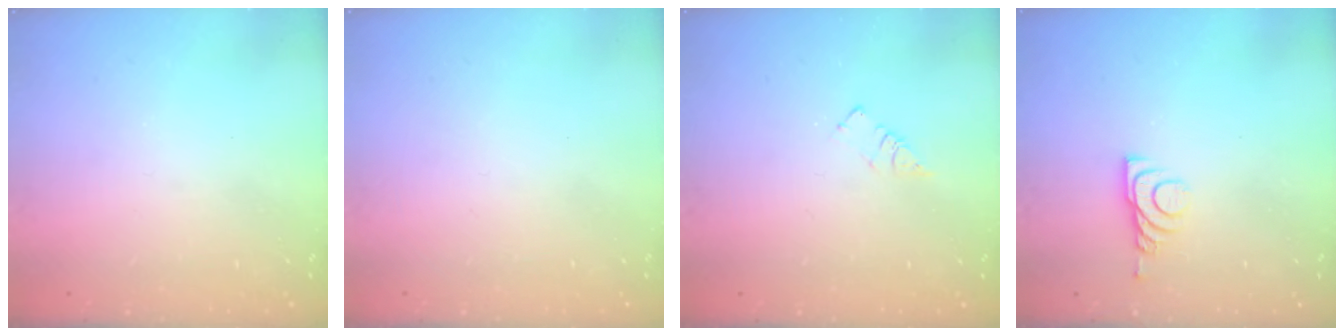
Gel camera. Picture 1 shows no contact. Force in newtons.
{"total": 1.8, "press": 1.8, "slide": 0.2}
{"total": 2.6, "press": 2.6, "slide": 0.3}
{"total": 6.0, "press": 5.9, "slide": 0.8}